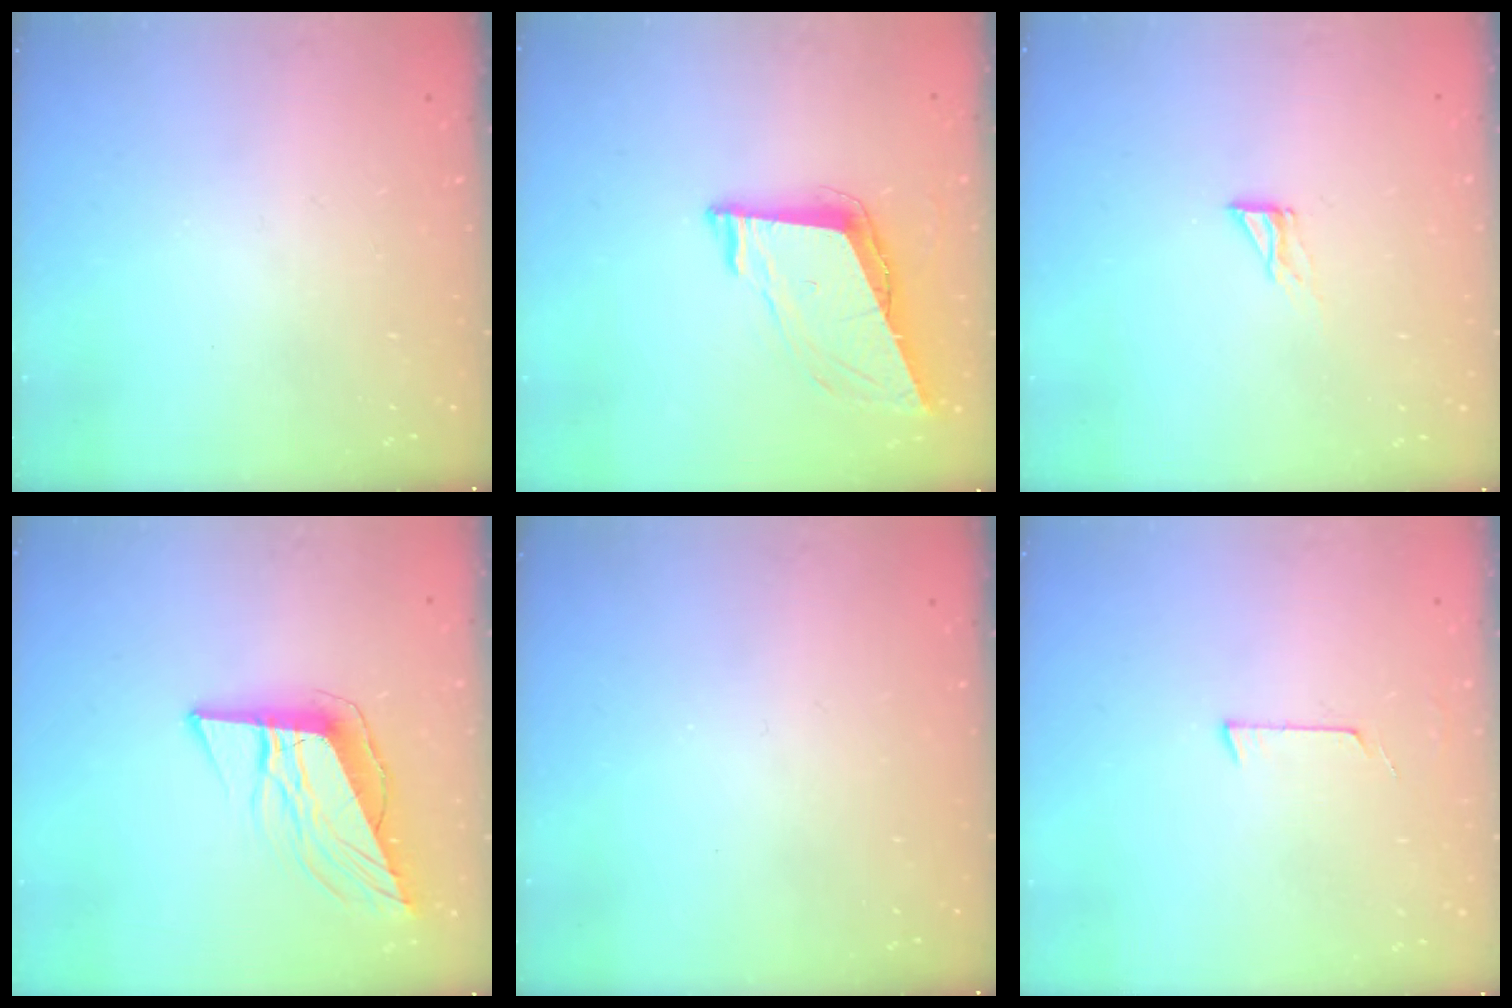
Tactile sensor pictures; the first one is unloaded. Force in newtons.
{"total": 9.2, "press": 8.6, "slide": 3.3}
{"total": 3.8, "press": 3.8, "slide": 0.4}
{"total": 11.7, "press": 11.2, "slide": 3.6}
{"total": 0.0}
{"total": 4.2, "press": 4.2, "slide": 0.4}